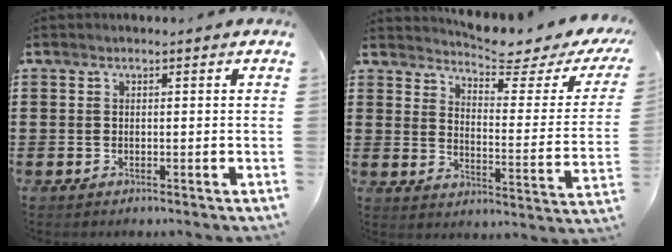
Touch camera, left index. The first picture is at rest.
{"total": 4.7, "force": [4.1, 0.1, 2.4], "torque": [-0.054, -0.041, 0.061]}